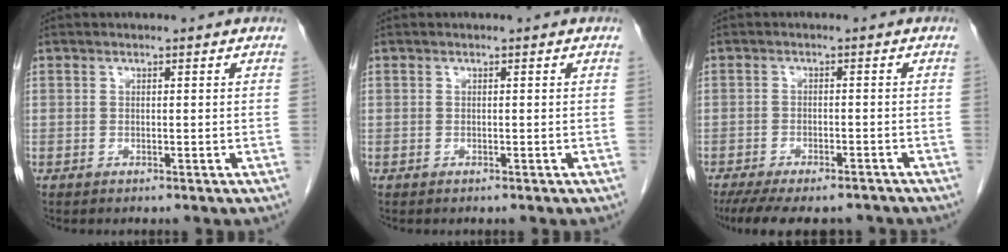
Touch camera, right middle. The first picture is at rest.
{"total": 0.0}
{"total": 12.9, "force": [-10.5, 4.3, 6.0], "torque": [-0.120, -0.009, -0.145]}